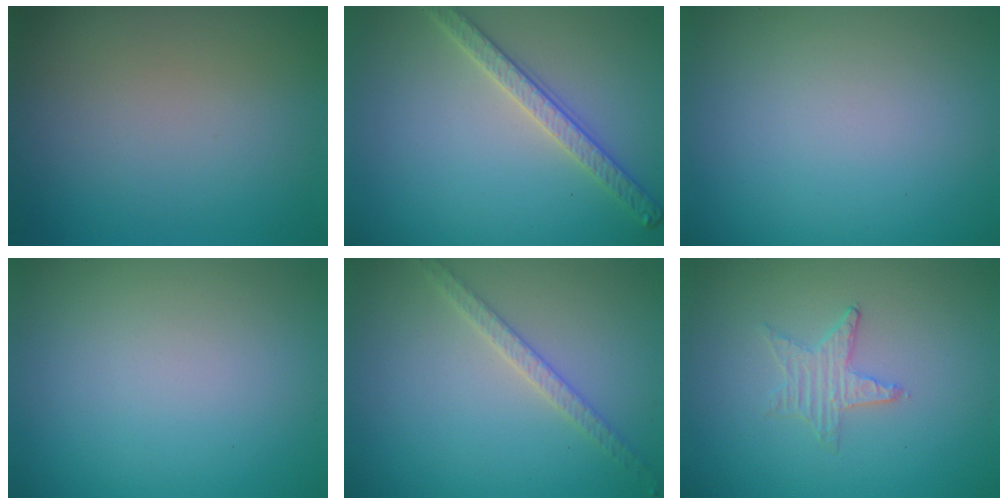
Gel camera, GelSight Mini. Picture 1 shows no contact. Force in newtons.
{"total": 3.0, "press": 2.9, "slide": 0.7}
{"total": 0.0}
{"total": 0.0}
{"total": 2.1, "press": 2.0, "slide": 0.6}
{"total": 0.9, "press": 0.9, "slide": 0.2}